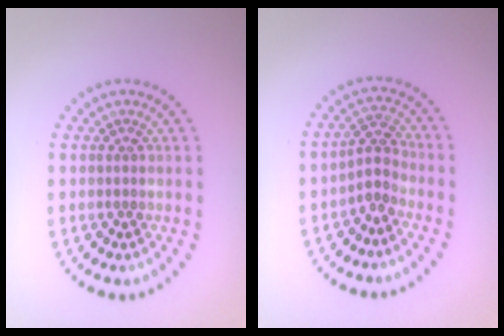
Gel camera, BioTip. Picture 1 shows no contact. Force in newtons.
{"total": 2.1, "press": 1.5, "slide": 1.4}